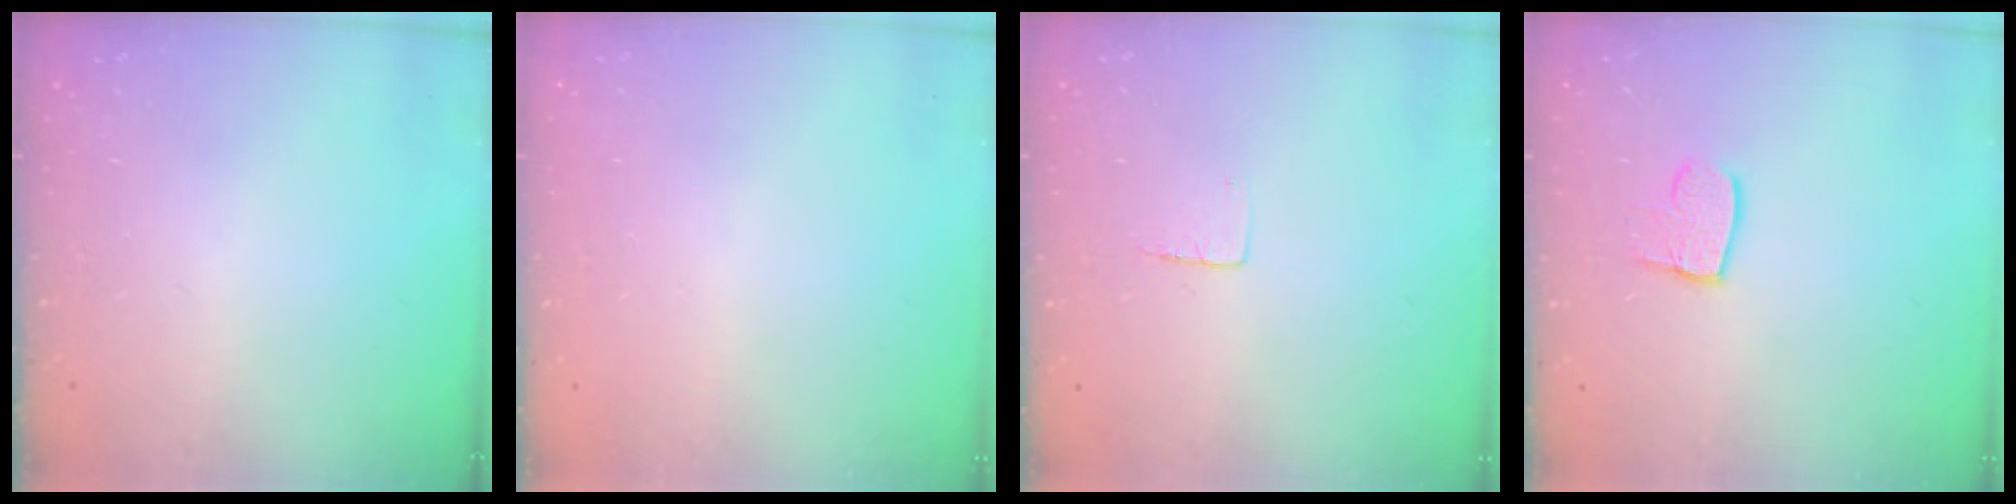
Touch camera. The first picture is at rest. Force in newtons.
{"total": 0.0}
{"total": 3.5, "press": 3.5, "slide": 0.3}
{"total": 7.7, "press": 7.7, "slide": 0.7}